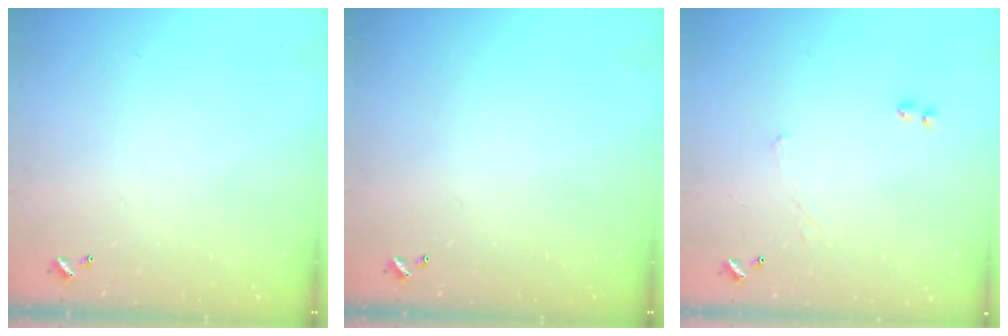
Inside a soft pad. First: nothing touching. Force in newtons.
{"total": 0.0}
{"total": 1.7, "press": 1.7, "slide": 0.4}